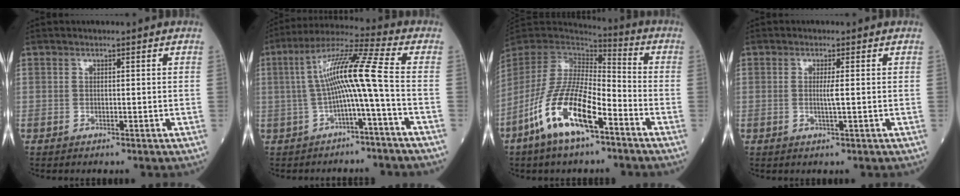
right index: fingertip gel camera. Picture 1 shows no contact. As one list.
[{"total": 11.2, "force": [-1.2, -0.4, 11.2], "torque": [-0.210, 0.032, -0.022]}, {"total": 16.5, "force": [-8.1, 4.9, 13.5], "torque": [-0.290, -0.013, -0.152]}, {"total": 2.3, "force": [-0.1, 0.3, 2.3], "torque": [-0.051, -0.003, 0.000]}]